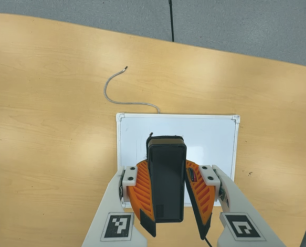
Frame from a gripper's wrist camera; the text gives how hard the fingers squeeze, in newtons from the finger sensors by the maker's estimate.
{"total": 9.7, "left": 9.0, "right": 10.3}